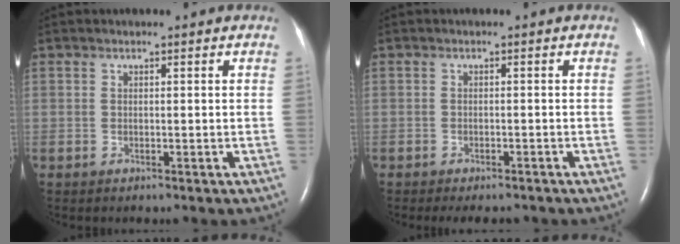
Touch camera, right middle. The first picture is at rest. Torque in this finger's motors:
{"motor_torque": [0.24, -0.19, 0.10, 0.01]}